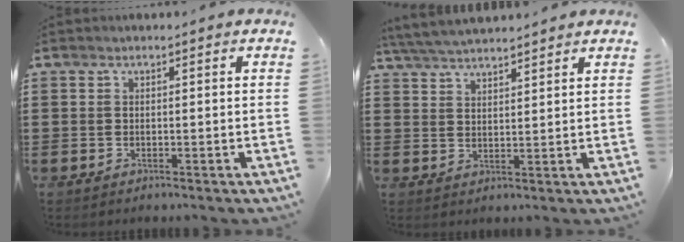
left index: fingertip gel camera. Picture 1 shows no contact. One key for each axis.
{"total": 4.3, "fx": 4.1, "fy": 0.0, "fz": 1.1, "tx": -0.035, "ty": -0.013, "tz": 0.076}